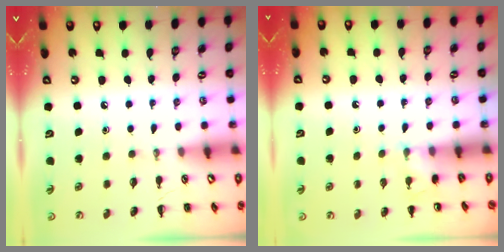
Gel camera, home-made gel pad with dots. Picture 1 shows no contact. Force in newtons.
{"total": 4.2, "press": 4.1, "slide": 1.1}